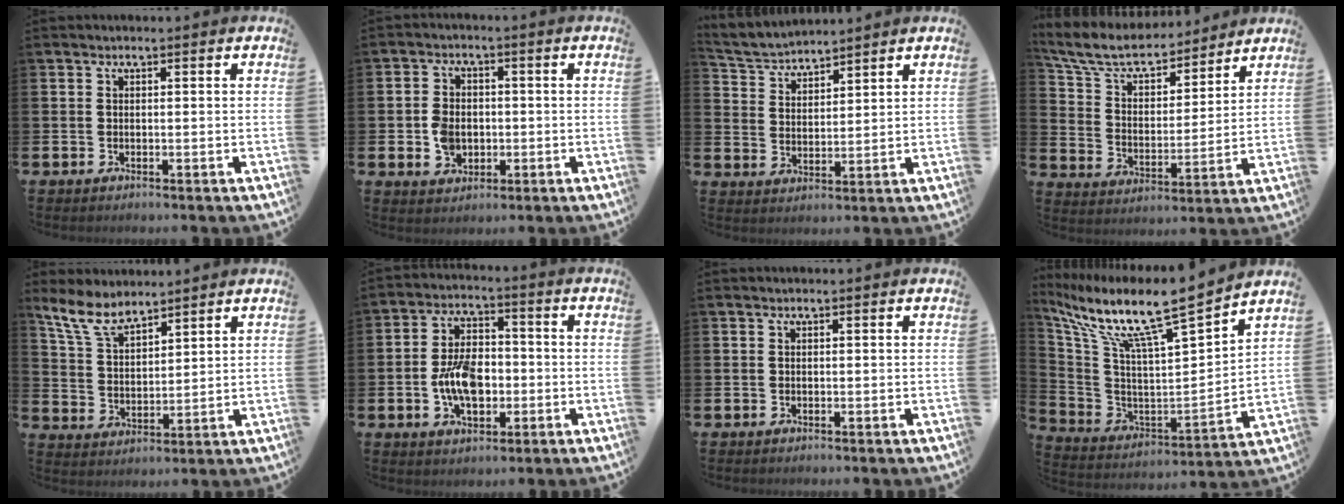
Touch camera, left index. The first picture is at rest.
{"total": 4.5, "force": [-0.6, 3.7, 2.5], "torque": [-0.045, 0.009, -0.015]}
{"total": 4.1, "force": [4.1, 0.6, -0.1], "torque": [-0.019, -0.026, 0.071]}
{"total": 8.1, "force": [7.2, 2.9, 2.4], "torque": [-0.087, -0.049, 0.125]}
{"total": 7.1, "force": [6.3, 2.1, 2.6], "torque": [-0.077, -0.021, 0.117]}
{"total": 7.5, "force": [-1.4, 4.5, 5.8], "torque": [-0.105, 0.007, -0.031]}
{"total": 0.0}
{"total": 11.4, "force": [9.2, 1.3, 6.5], "torque": [-0.165, -0.071, 0.150]}